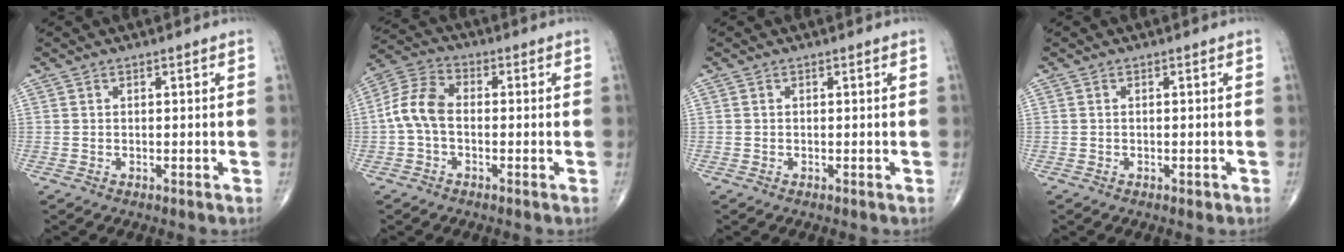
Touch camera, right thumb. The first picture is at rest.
{"total": 7.6, "force": [-0.9, 4.7, 5.9], "torque": [-0.117, 0.023, -0.030]}
{"total": 0.0}
{"total": 0.6, "force": [-0.3, 0.3, 0.4], "torque": [-0.005, -0.001, -0.005]}